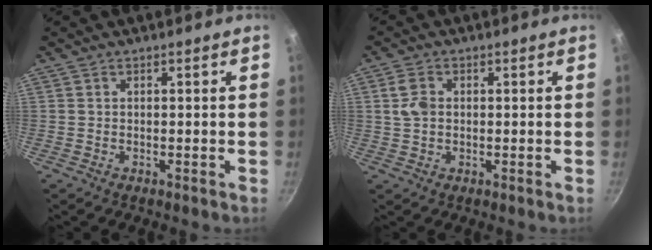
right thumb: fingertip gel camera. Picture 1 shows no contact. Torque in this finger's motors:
{"motor_torque": [0.05, 0.02, 0.30, 0.38, -0.01]}